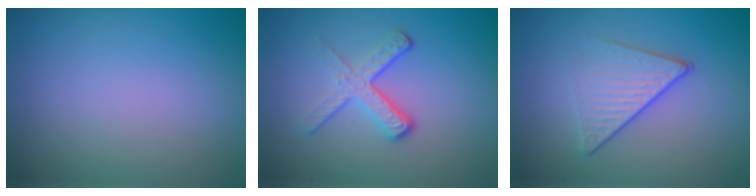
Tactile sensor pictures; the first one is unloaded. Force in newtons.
{"total": 3.6, "press": 2.2, "slide": 2.8}
{"total": 3.8, "press": 2.8, "slide": 2.5}